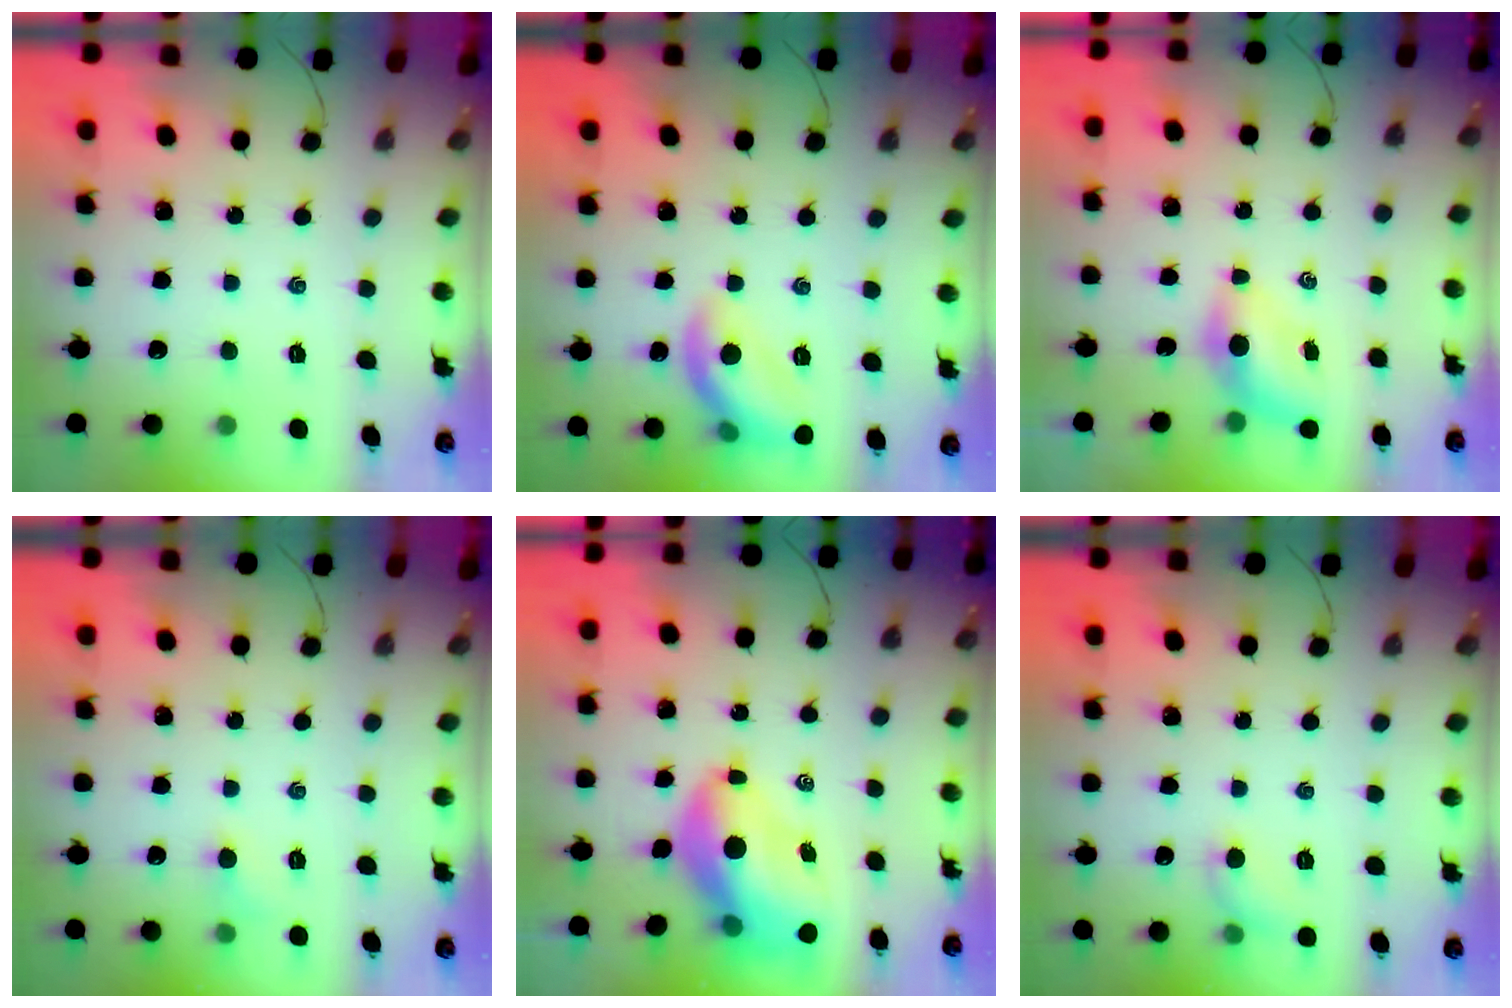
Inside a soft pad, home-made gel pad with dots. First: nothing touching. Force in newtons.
{"total": 11.8, "press": 11.8, "slide": 0.5}
{"total": 5.1, "press": 4.9, "slide": 1.4}
{"total": 4.8, "press": 4.5, "slide": 1.5}
{"total": 12.3, "press": 11.7, "slide": 3.8}
{"total": 5.5, "press": 5.4, "slide": 1.1}